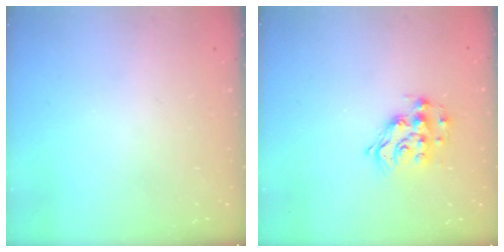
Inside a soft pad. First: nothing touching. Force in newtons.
{"total": 12.3, "press": 12.3, "slide": 0.9}